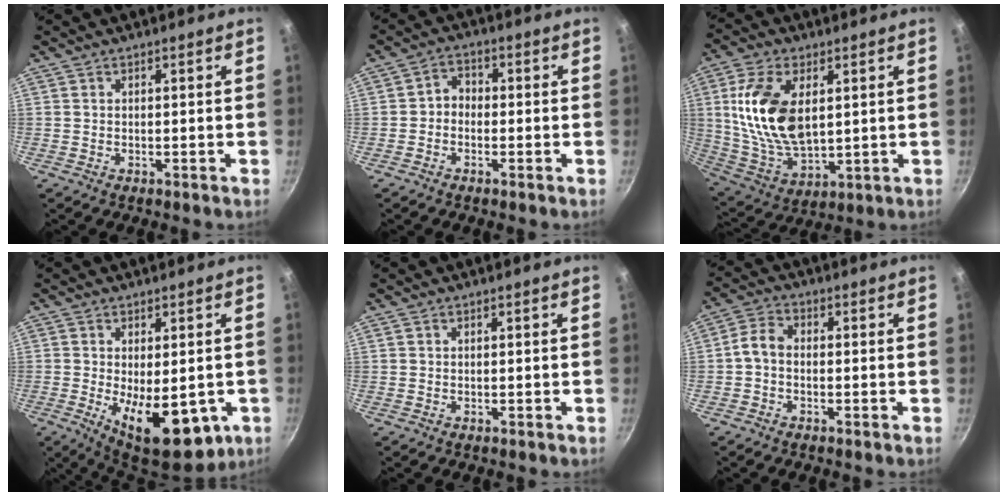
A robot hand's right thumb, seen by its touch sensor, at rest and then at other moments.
{"total": 3.3, "force": [-0.9, 2.7, 1.7], "torque": [-0.012, 0.018, -0.026]}
{"total": 17.0, "force": [3.6, 9.6, 13.6], "torque": [-0.249, -0.018, 0.080]}
{"total": 15.3, "force": [-3.8, 7.2, 13.0], "torque": [-0.156, -0.019, -0.034]}
{"total": 0.0}
{"total": 3.9, "force": [-1.0, 2.7, 2.7], "torque": [-0.057, 0.024, -0.030]}